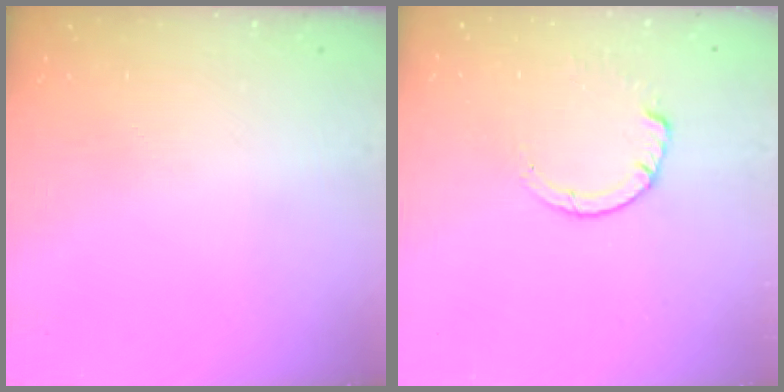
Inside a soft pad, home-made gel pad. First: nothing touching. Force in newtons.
{"total": 3.3, "press": 3.3, "slide": 0.4}